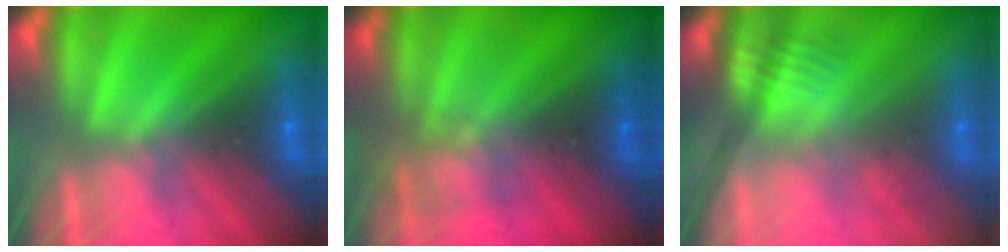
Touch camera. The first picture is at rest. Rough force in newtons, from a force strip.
{"total": 2.4}
{"total": 2.5}